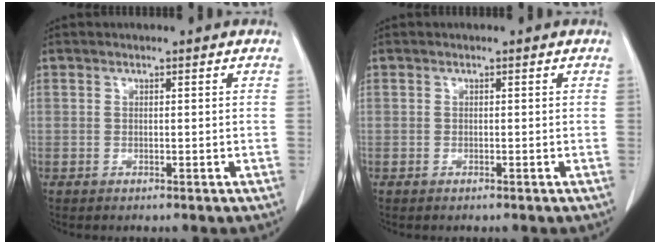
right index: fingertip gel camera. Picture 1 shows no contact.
{"total": 0.0}